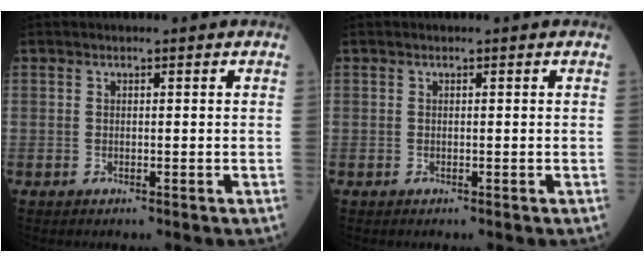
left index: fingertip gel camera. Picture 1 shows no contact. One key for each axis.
{"total": 0.0}